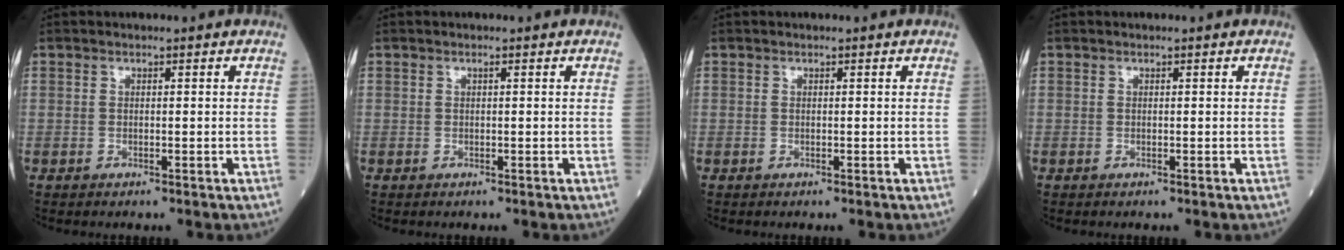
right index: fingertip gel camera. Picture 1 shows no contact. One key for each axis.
{"total": 0.0}
{"total": 0.0}
{"total": 0.0}